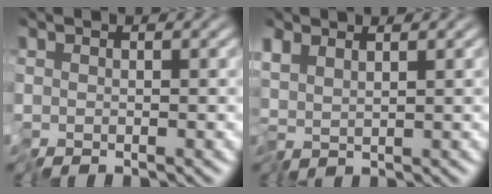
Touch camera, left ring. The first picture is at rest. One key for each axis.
{"total": 1.6, "fx": 1.4, "fy": 0.3, "fz": 0.8, "tx": -0.022, "ty": 0.004, "tz": 0.031}